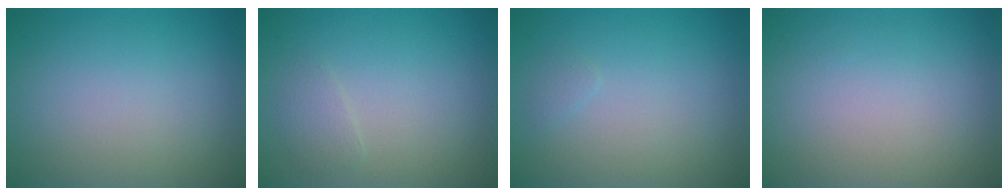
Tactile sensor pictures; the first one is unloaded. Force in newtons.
{"total": 1.2, "press": 1.2, "slide": 0.1}
{"total": 0.6, "press": 0.5, "slide": 0.1}
{"total": 0.0}